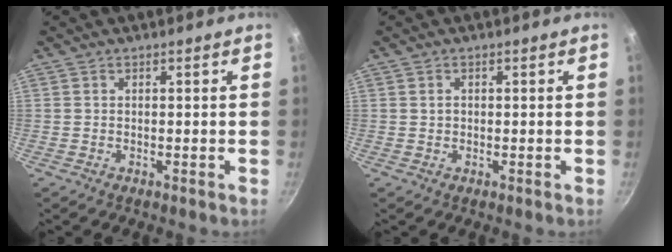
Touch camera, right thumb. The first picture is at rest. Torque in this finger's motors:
{"motor_torque": [0.25, -0.44, 0.23, 0.14, 0.04]}